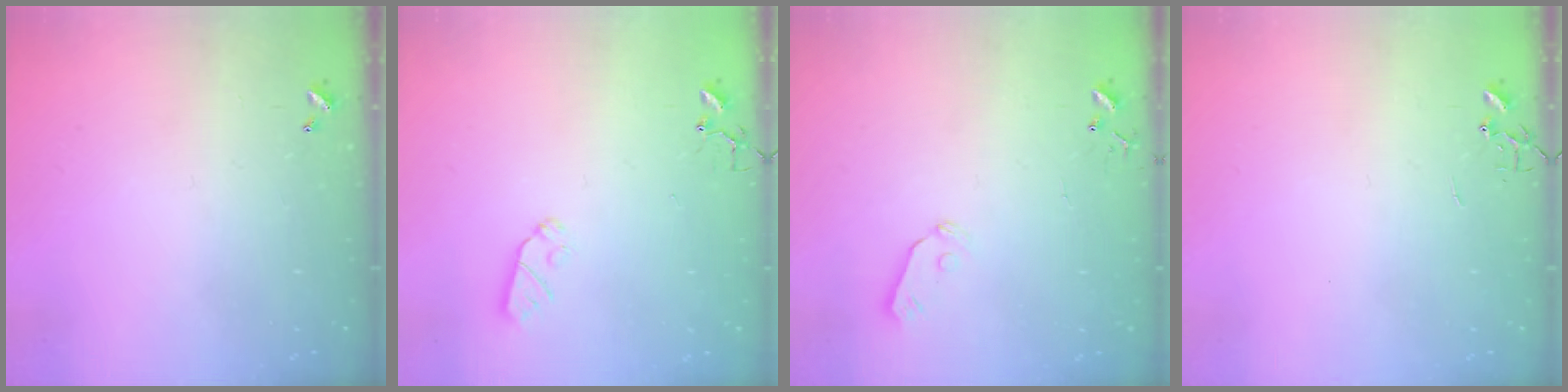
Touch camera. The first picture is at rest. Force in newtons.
{"total": 5.4, "press": 5.4, "slide": 0.4}
{"total": 4.3, "press": 4.3, "slide": 0.7}
{"total": 0.0}